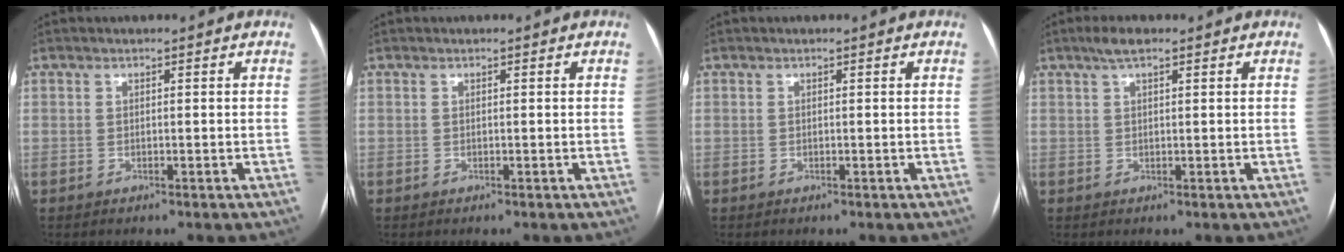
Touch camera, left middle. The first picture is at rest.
{"total": 0.0}
{"total": 0.0}
{"total": 2.9, "force": [1.9, 0.7, 2.1], "torque": [-0.043, 0.014, 0.035]}